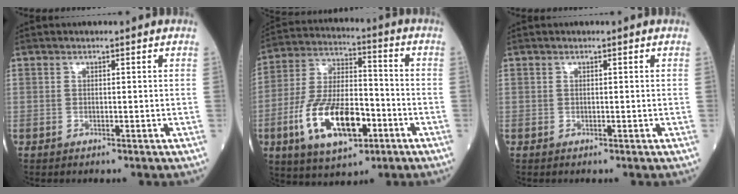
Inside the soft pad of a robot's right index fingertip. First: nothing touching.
{"total": 17.0, "force": [-6.5, 7.0, 14.1], "torque": [-0.288, 0.002, -0.108]}
{"total": 0.0}